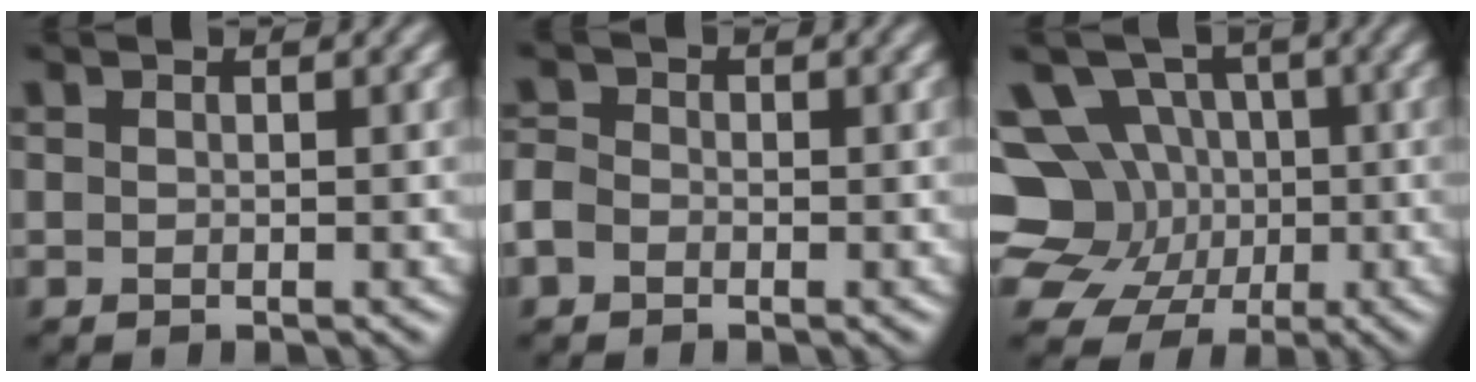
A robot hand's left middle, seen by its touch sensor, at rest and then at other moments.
{"total": 2.4, "force": [-1.1, 1.9, 0.8], "torque": [-0.001, 0.011, -0.040]}
{"total": 11.6, "force": [-0.2, 10.3, 5.3], "torque": [-0.128, 0.021, -0.039]}